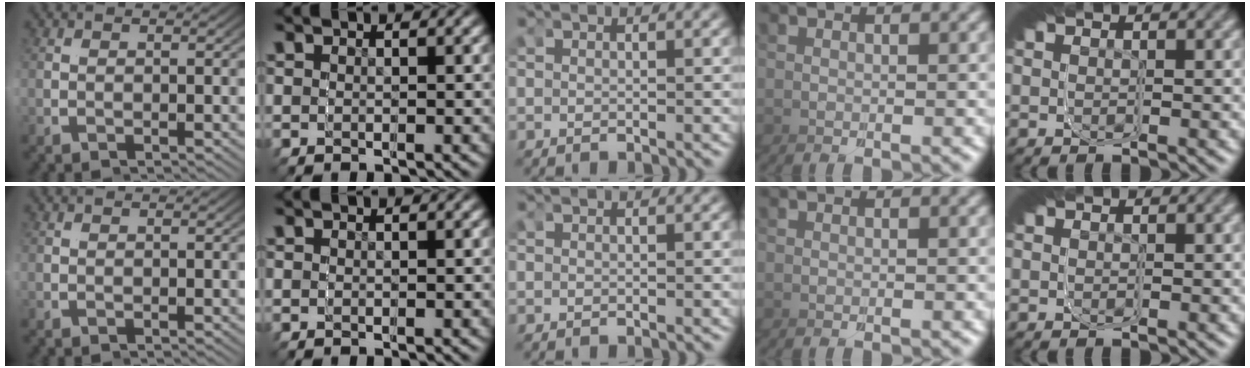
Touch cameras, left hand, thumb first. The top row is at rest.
{}